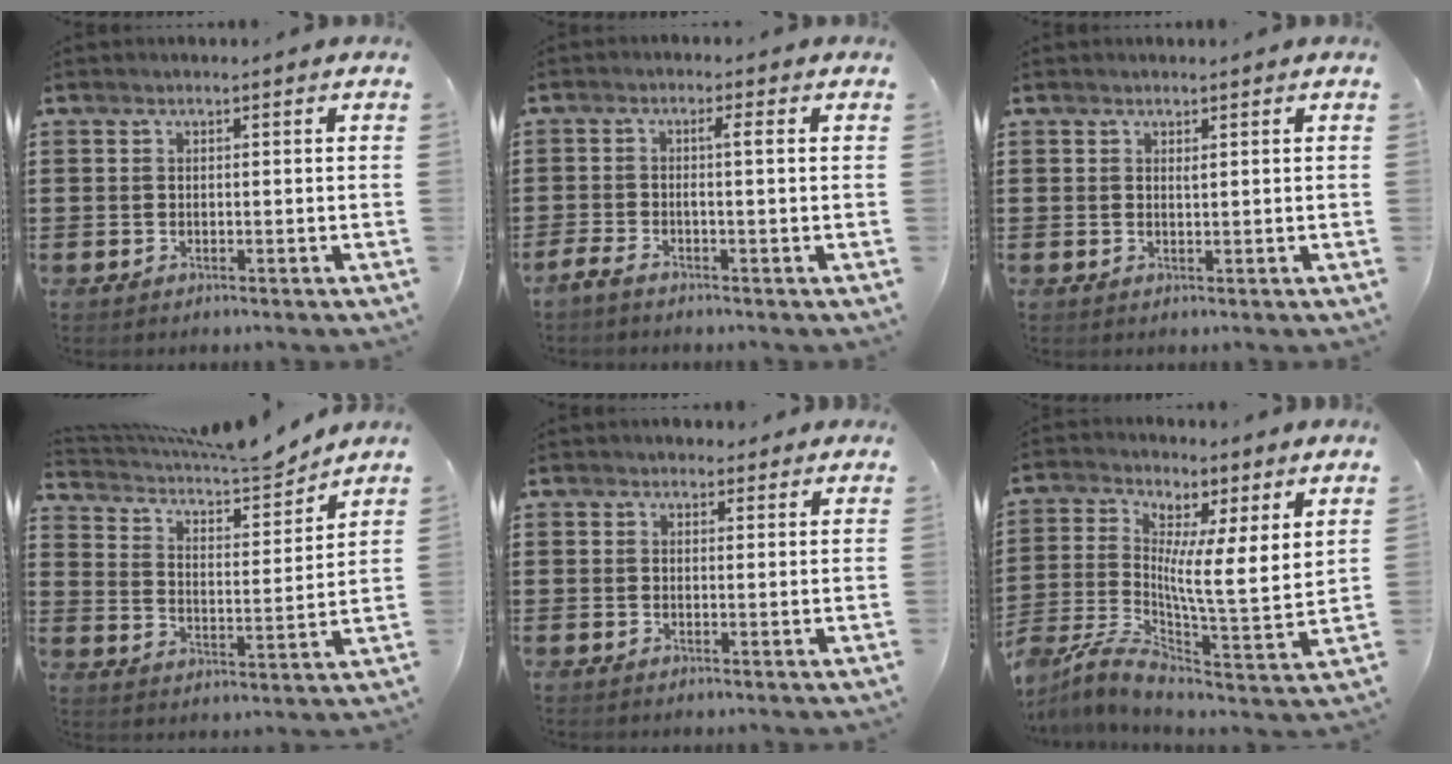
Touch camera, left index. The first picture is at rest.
{"total": 2.5, "force": [-0.5, -0.4, 2.4], "torque": [-0.053, -0.003, -0.017]}
{"total": 0.7, "force": [0.6, 0.1, 0.5], "torque": [-0.011, -0.001, 0.011]}
{"total": 7.1, "force": [6.4, 1.2, 2.8], "torque": [-0.067, -0.049, 0.104]}
{"total": 2.1, "force": [1.9, 0.8, 0.2], "torque": [0.000, 0.001, 0.034]}
{"total": 6.5, "force": [2.5, 1.8, 5.7], "torque": [-0.124, -0.029, 0.041]}